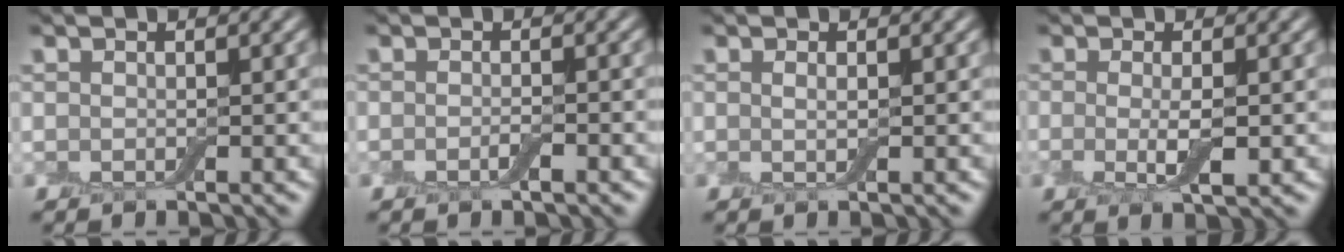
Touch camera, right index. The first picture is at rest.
{"total": 1.2, "force": [-0.6, 0.2, 1.1], "torque": [-0.020, -0.003, -0.013]}
{"total": 0.7, "force": [0.2, 0.1, 0.7], "torque": [-0.014, 0.000, 0.001]}
{"total": 2.9, "force": [-0.2, 0.8, 2.7], "torque": [-0.056, -0.009, -0.005]}